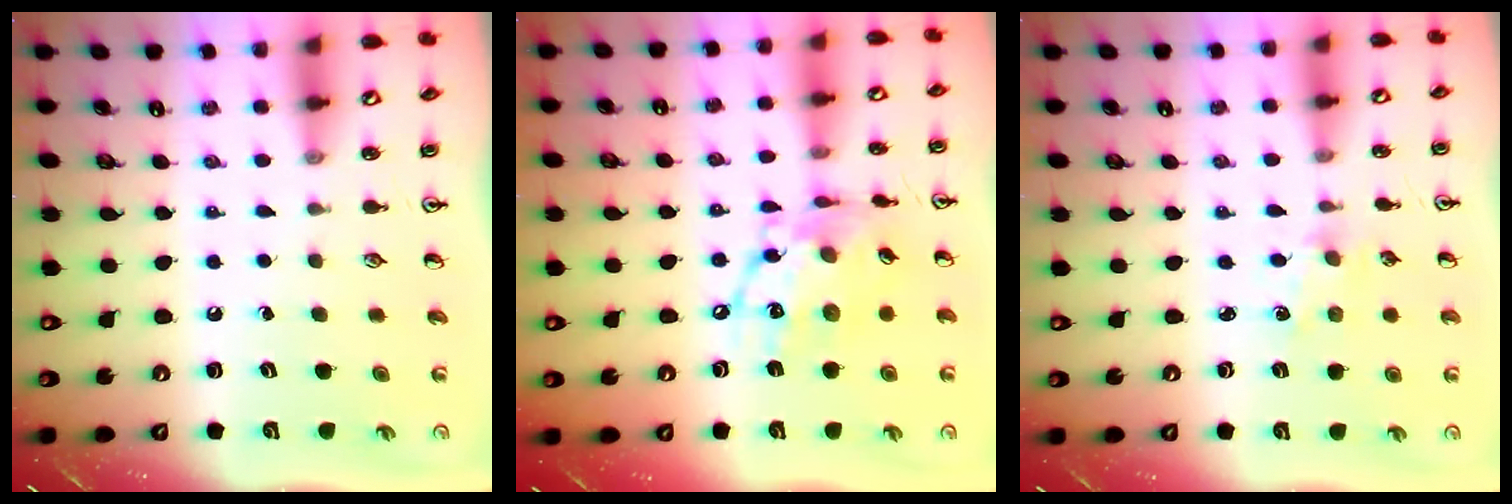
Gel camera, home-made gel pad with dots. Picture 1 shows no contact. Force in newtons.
{"total": 15.1, "press": 15.0, "slide": 0.7}
{"total": 1.6, "press": 1.6, "slide": 0.4}